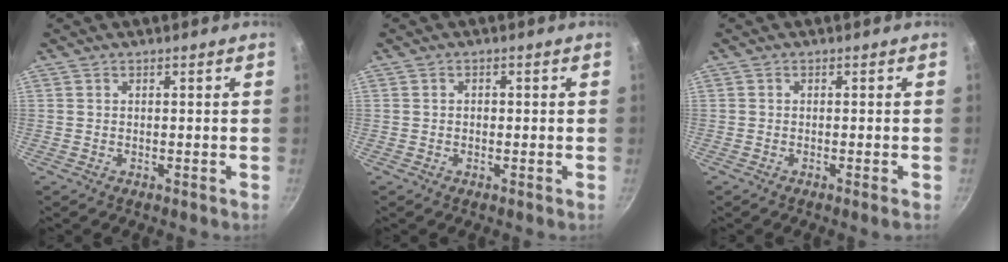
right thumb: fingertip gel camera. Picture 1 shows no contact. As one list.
[{"total": 0.8, "force": [-0.2, 0.6, 0.3], "torque": [-0.003, 0.005, -0.004]}, {"total": 1.2, "force": [-0.6, -0.1, 1.0], "torque": [-0.028, 0.002, -0.013]}]